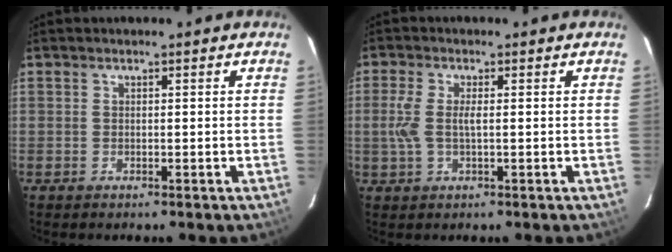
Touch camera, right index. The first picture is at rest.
{"total": 4.4, "force": [0.1, 1.4, 4.2], "torque": [-0.095, 0.002, 0.003]}